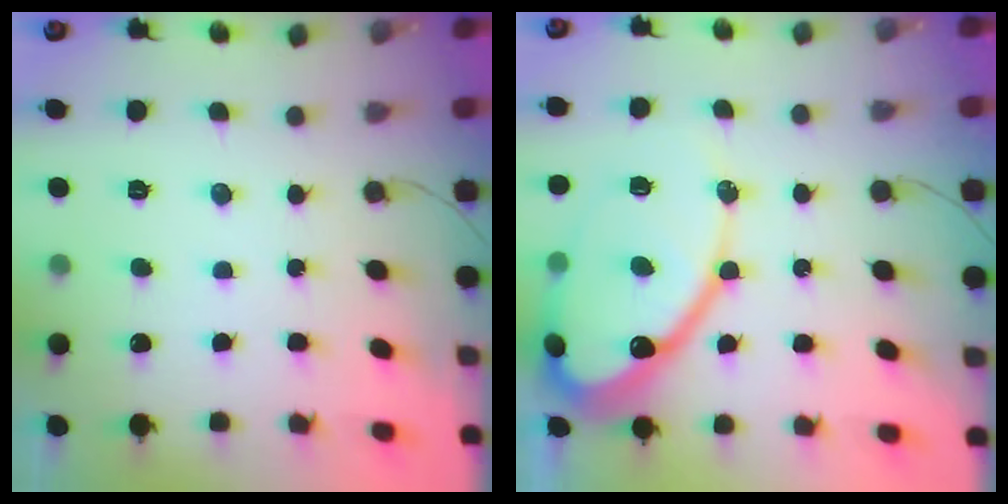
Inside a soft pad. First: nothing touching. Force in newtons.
{"total": 18.5, "press": 18.4, "slide": 1.9}